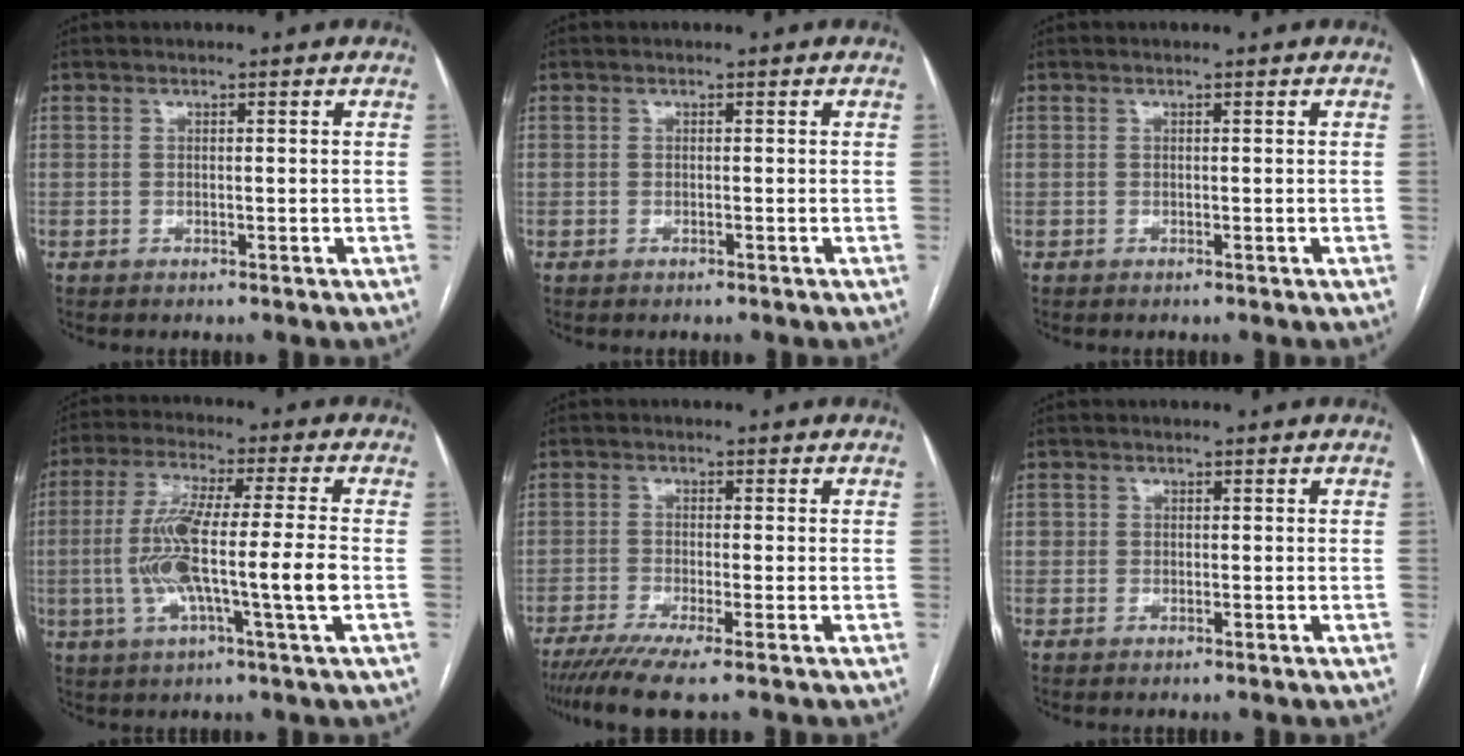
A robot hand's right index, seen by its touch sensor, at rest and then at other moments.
{"total": 0.0}
{"total": 0.0}
{"total": 13.3, "force": [-2.0, 0.2, 13.1], "torque": [-0.255, 0.002, -0.042]}
{"total": 6.4, "force": [-4.7, -0.6, 4.3], "torque": [-0.068, -0.016, -0.082]}
{"total": 1.1, "force": [0.1, 1.0, 0.2], "torque": [0.006, 0.003, -0.001]}